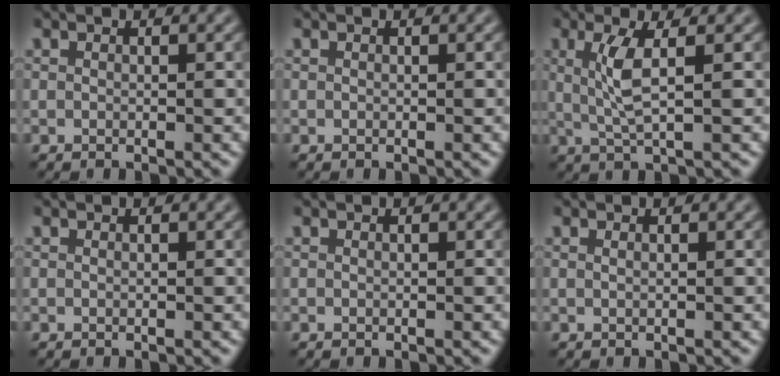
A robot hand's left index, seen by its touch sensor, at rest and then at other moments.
{"total": 0.0}
{"total": 3.1, "force": [0.1, 0.5, 3.1], "torque": [-0.067, 0.002, 0.012]}
{"total": 0.0}
{"total": 0.0}
{"total": 0.6, "force": [0.1, 0.3, 0.5], "torque": [0.002, -0.003, -0.005]}